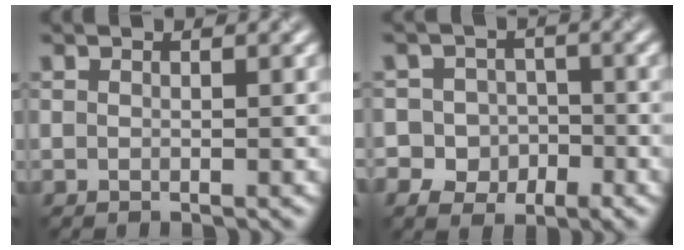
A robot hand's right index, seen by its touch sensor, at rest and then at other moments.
{"total": 3.5, "force": [-1.9, 2.9, 0.3], "torque": [0.014, 0.010, -0.033]}